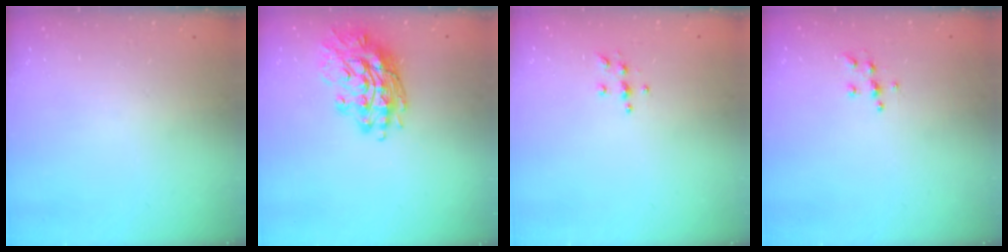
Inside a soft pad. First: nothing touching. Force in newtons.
{"total": 16.9, "press": 16.8, "slide": 1.2}
{"total": 4.6, "press": 4.6, "slide": 0.5}
{"total": 5.9, "press": 5.9, "slide": 0.5}